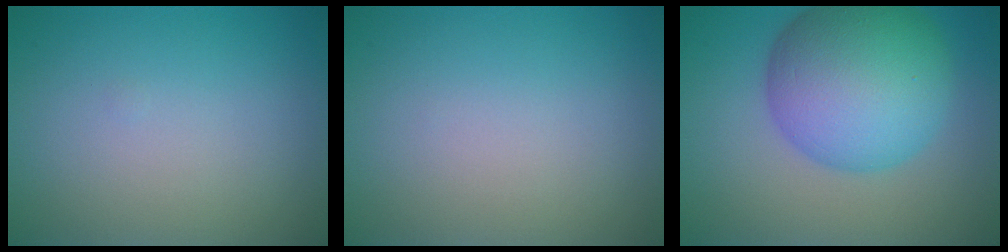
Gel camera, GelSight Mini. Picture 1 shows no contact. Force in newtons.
{"total": 0.0}
{"total": 11.1, "press": 11.0, "slide": 0.3}